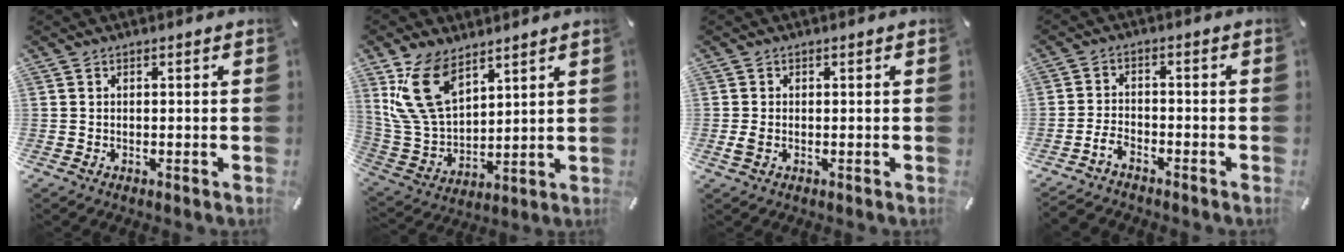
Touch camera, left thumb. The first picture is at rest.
{"total": 15.1, "force": [8.5, 9.0, 8.6], "torque": [-0.218, -0.032, 0.160]}
{"total": 1.7, "force": [-0.2, 1.1, 1.3], "torque": [-0.030, -0.001, -0.006]}
{"total": 4.1, "force": [-3.2, 1.9, 1.9], "torque": [-0.052, 0.011, -0.064]}